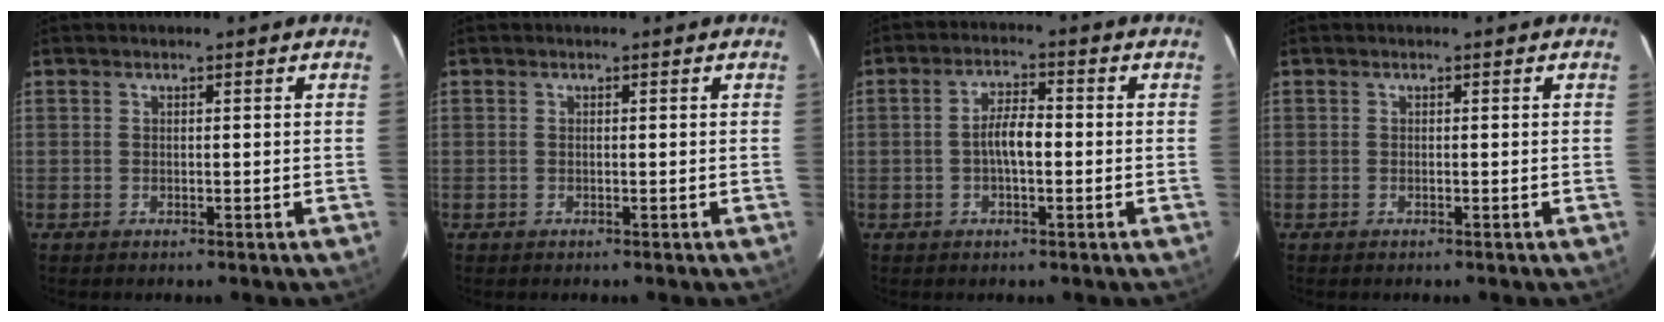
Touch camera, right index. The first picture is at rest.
{"total": 0.0}
{"total": 4.6, "force": [-0.8, 1.5, 4.3], "torque": [-0.080, 0.009, -0.015]}
{"total": 0.0}